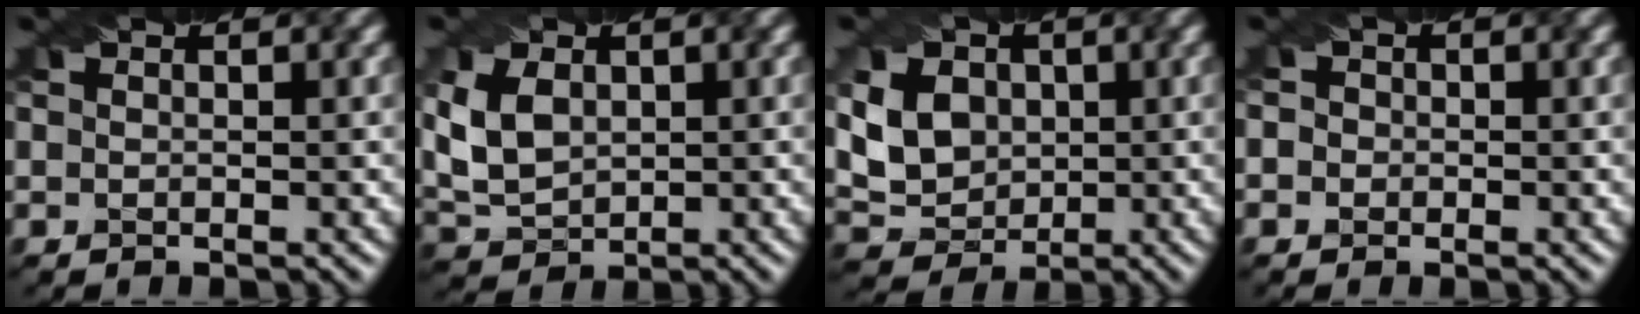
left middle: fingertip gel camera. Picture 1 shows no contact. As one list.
[{"total": 4.7, "force": [0.5, 3.3, 3.3], "torque": [-0.082, 0.005, 0.014]}, {"total": 6.5, "force": [1.4, 5.1, 3.7], "torque": [-0.090, 0.018, 0.020]}, {"total": 2.2, "force": [0.4, 1.9, 1.0], "torque": [-0.004, 0.021, -0.016]}]